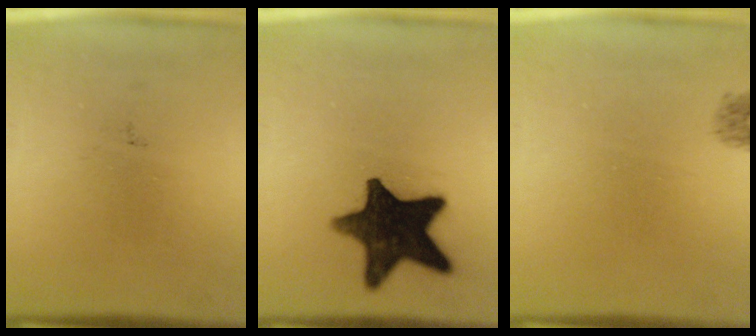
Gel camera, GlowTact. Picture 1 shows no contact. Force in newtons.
{"total": 15.3}
{"total": 1.0}